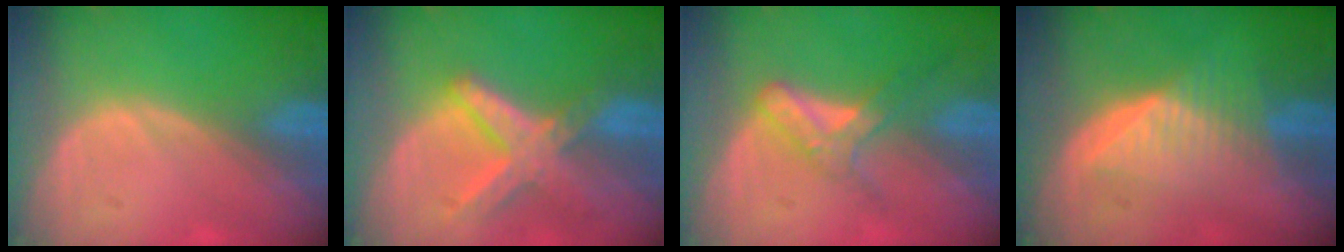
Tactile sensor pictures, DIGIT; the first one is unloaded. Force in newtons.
{"total": 8.2, "press": 7.1, "slide": 4.3}
{"total": 5.6, "press": 4.9, "slide": 2.8}
{"total": 6.5, "press": 6.2, "slide": 1.8}